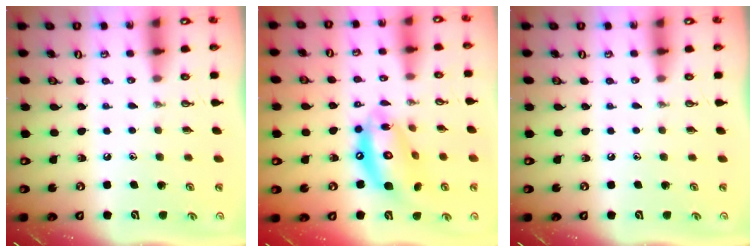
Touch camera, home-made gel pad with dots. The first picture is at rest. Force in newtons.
{"total": 15.9, "press": 15.8, "slide": 1.3}
{"total": 0.0}